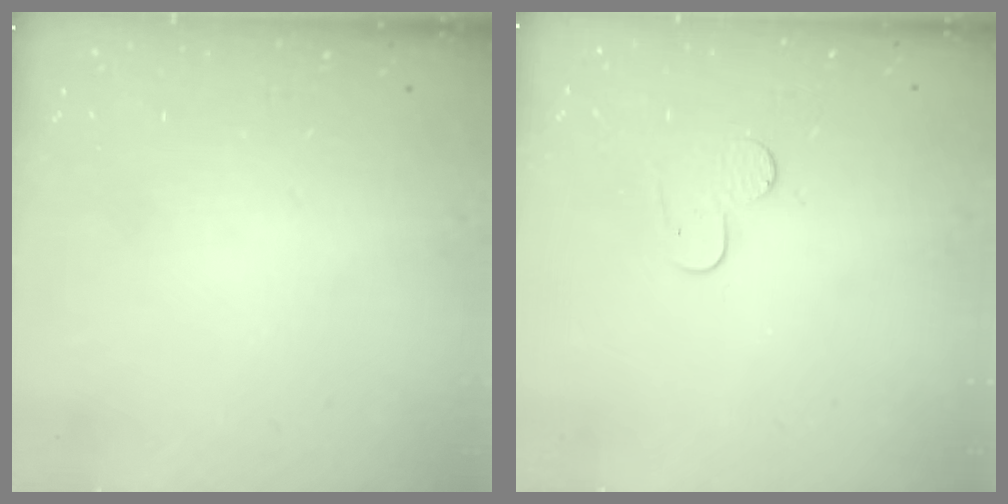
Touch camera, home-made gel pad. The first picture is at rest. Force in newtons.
{"total": 4.9, "press": 4.8, "slide": 0.5}